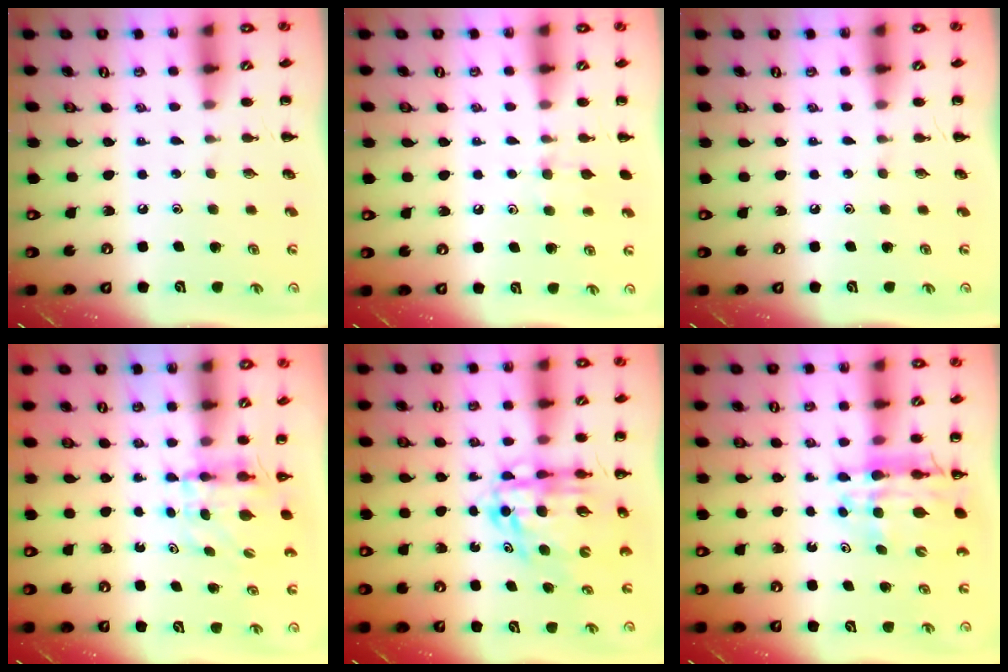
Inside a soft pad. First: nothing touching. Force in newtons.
{"total": 7.1, "press": 6.8, "slide": 2.0}
{"total": 0.0}
{"total": 4.0, "press": 4.0, "slide": 0.1}
{"total": 11.6, "press": 11.1, "slide": 3.2}
{"total": 11.3, "press": 10.6, "slide": 3.8}